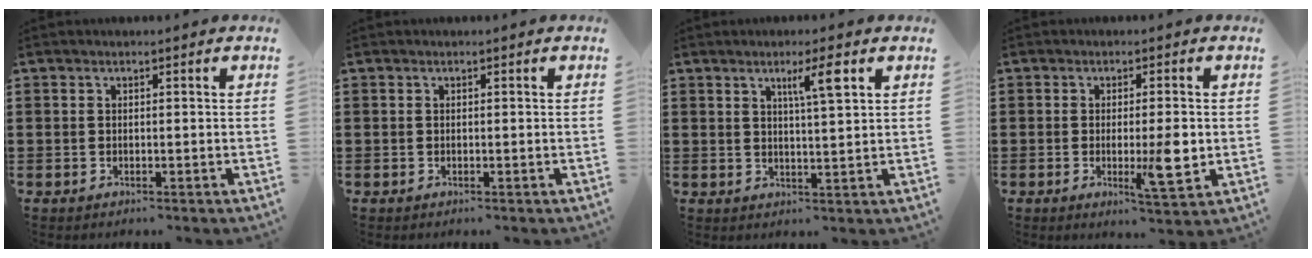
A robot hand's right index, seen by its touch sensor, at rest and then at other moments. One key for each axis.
{"total": 0.0}
{"total": 4.9, "fx": 2.4, "fy": 0.4, "fz": 4.2, "tx": -0.073, "ty": -0.002, "tz": 0.033}
{"total": 6.5, "fx": -0.9, "fy": 1.2, "fz": 6.3, "tx": -0.103, "ty": -0.012, "tz": -0.016}